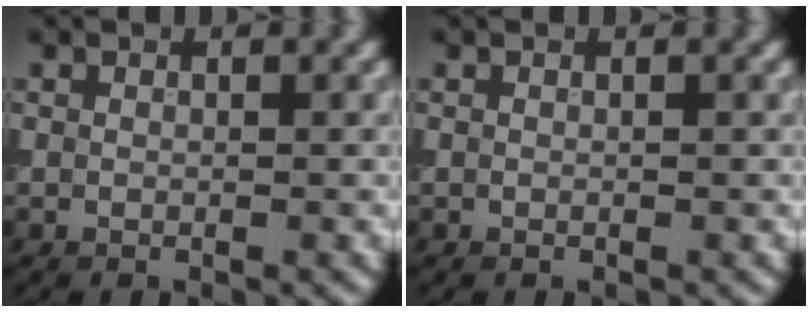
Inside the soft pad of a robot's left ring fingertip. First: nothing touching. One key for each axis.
{"total": 0.0}